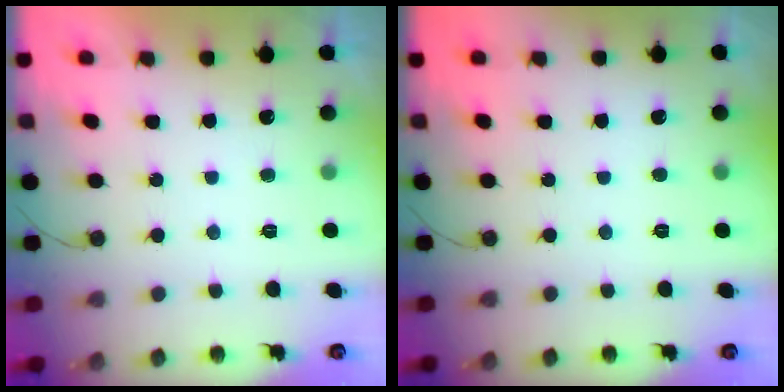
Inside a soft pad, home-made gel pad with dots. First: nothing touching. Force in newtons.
{"total": 0.0}